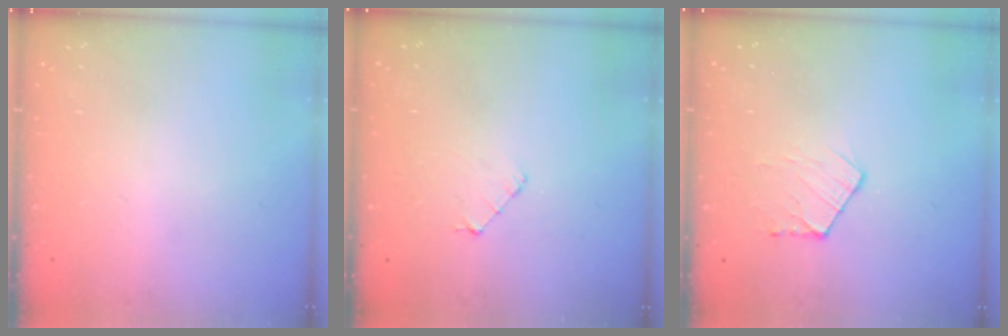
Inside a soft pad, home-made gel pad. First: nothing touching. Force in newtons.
{"total": 3.5, "press": 3.5, "slide": 0.3}
{"total": 6.2, "press": 6.1, "slide": 0.8}